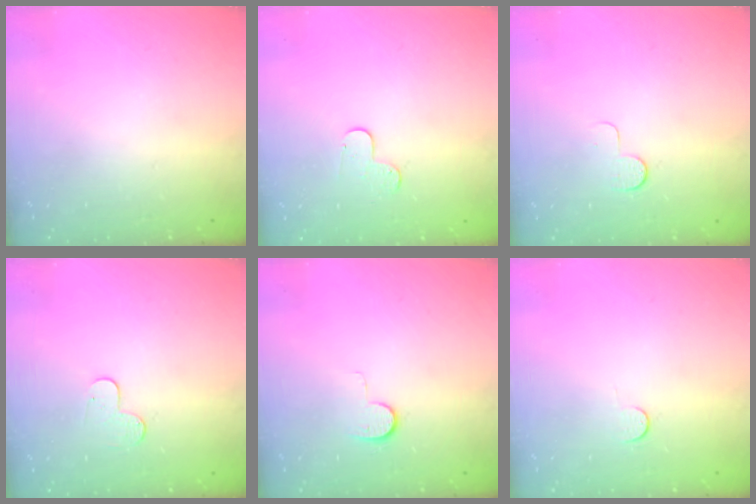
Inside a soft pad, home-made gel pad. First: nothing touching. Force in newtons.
{"total": 5.5, "press": 5.5, "slide": 0.6}
{"total": 5.1, "press": 5.1, "slide": 0.5}
{"total": 4.9, "press": 4.9, "slide": 0.4}
{"total": 6.2, "press": 6.2, "slide": 0.6}
{"total": 2.8, "press": 2.8, "slide": 0.4}